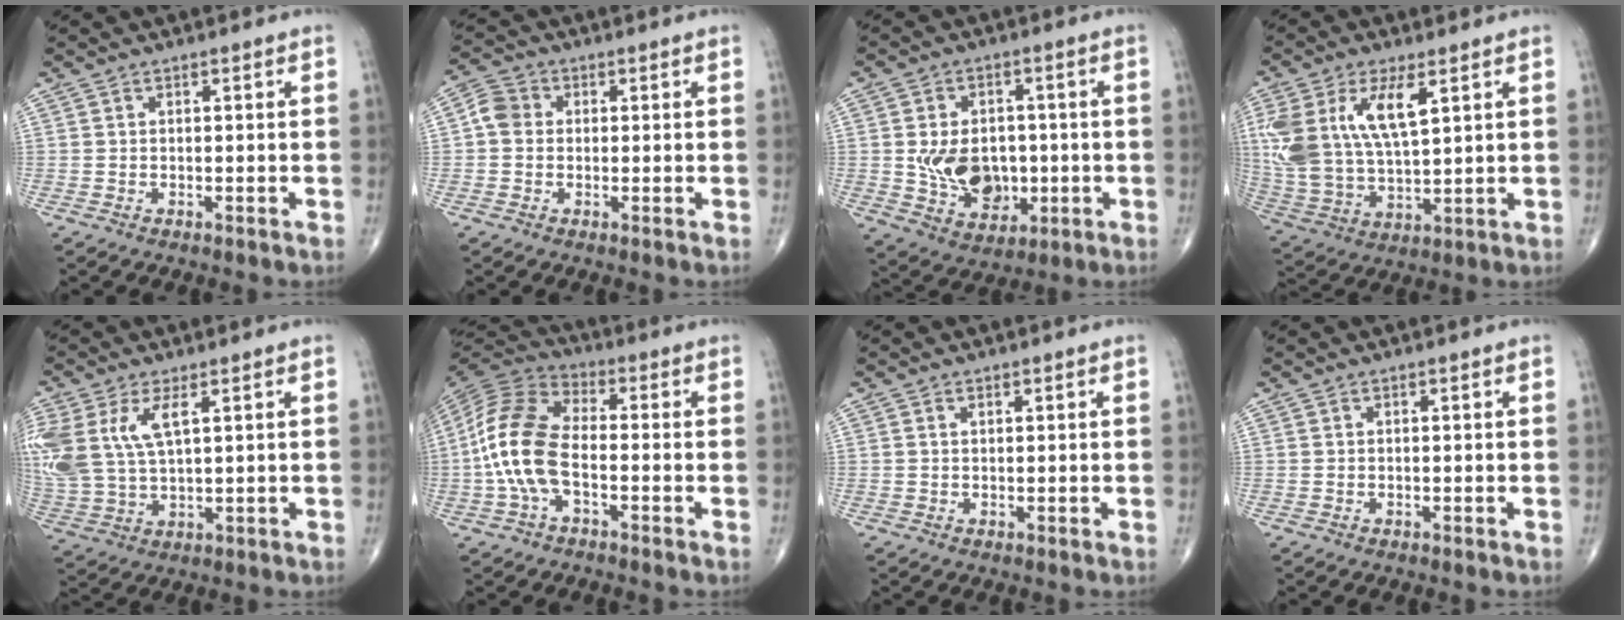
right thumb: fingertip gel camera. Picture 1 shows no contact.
{"total": 4.3, "force": [0.1, 3.7, 2.1], "torque": [-0.030, 0.011, -0.007]}
{"total": 11.6, "force": [-0.8, 8.5, 7.8], "torque": [-0.095, -0.004, 0.001]}
{"total": 16.9, "force": [5.8, 7.8, 13.8], "torque": [-0.290, -0.015, 0.120]}
{"total": 14.7, "force": [4.7, 7.4, 11.8], "torque": [-0.287, -0.005, 0.101]}
{"total": 13.4, "force": [-2.5, 6.9, 11.2], "torque": [-0.241, 0.032, -0.056]}
{"total": 0.6, "force": [0.3, 0.3, 0.4], "torque": [-0.008, 0.000, 0.006]}
{"total": 0.0}